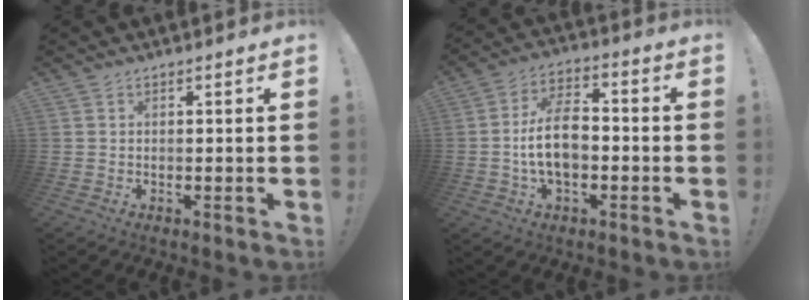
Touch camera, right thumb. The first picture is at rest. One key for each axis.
{"total": 12.4, "fx": -2.4, "fy": 7.4, "fz": 9.7, "tx": -0.191, "ty": 0.015, "tz": -0.045}